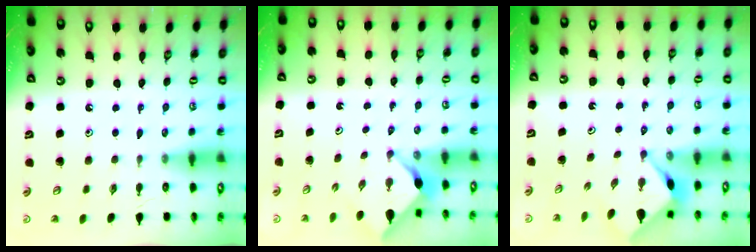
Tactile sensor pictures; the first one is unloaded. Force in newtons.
{"total": 2.6, "press": 2.5, "slide": 0.3}
{"total": 3.2, "press": 3.2, "slide": 0.5}